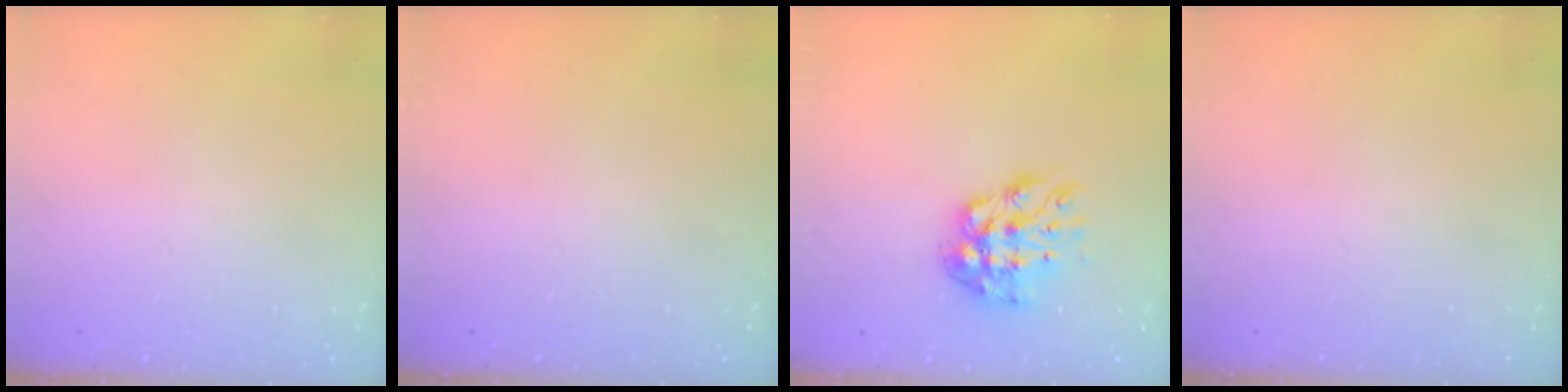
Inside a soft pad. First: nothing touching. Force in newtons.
{"total": 0.0}
{"total": 10.9, "press": 10.8, "slide": 0.9}
{"total": 0.0}